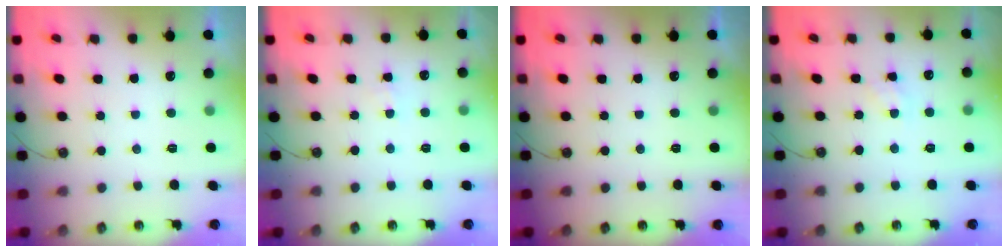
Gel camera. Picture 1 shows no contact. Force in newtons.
{"total": 1.6, "press": 1.6, "slide": 0.3}
{"total": 0.0}
{"total": 2.2, "press": 2.2, "slide": 0.2}